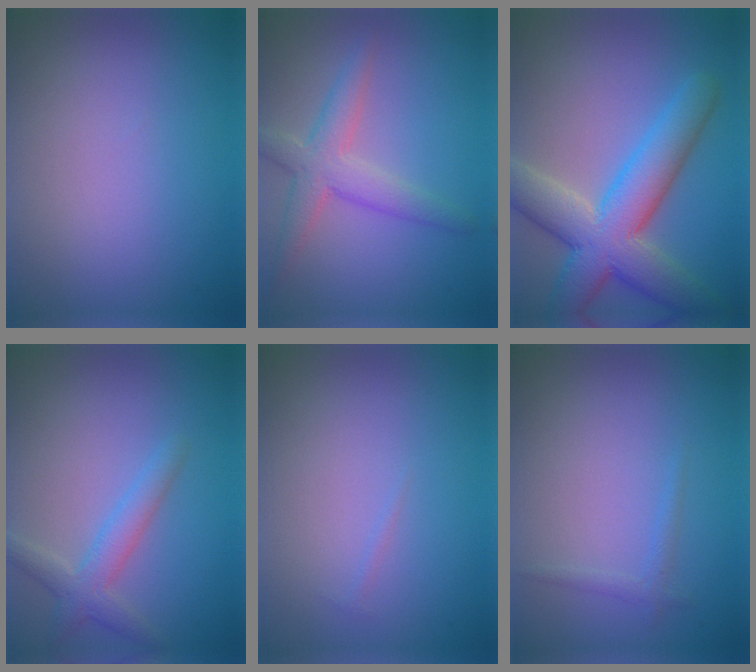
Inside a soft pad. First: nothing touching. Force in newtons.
{"total": 3.8, "press": 3.8, "slide": 0.2}
{"total": 8.8, "press": 8.8, "slide": 0.6}
{"total": 2.9, "press": 2.9, "slide": 0.1}
{"total": 0.8, "press": 0.8, "slide": 0.2}
{"total": 0.9, "press": 0.9, "slide": 0.1}